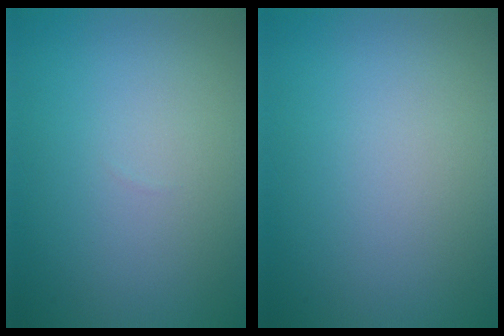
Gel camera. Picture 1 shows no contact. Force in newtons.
{"total": 0.0}